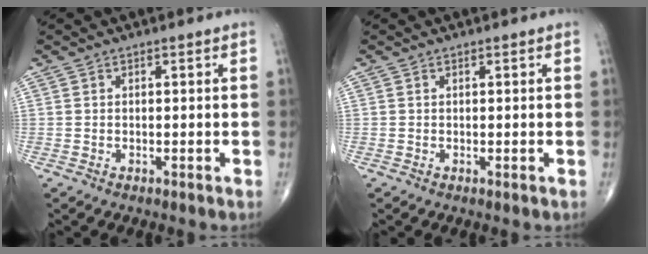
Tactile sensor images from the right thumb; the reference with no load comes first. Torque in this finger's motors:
{"motor_torque": [0.19, -0.05, 0.12, 0.09, 0.01]}